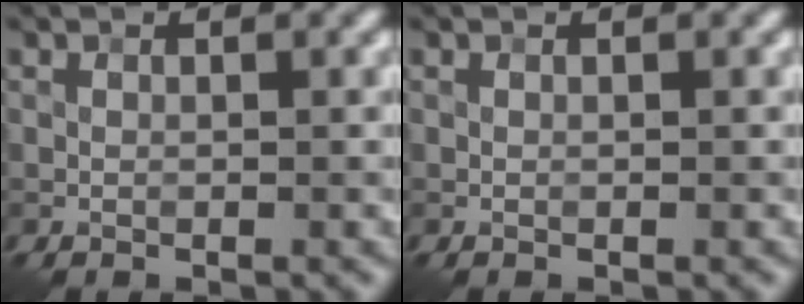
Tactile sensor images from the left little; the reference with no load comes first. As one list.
[{"total": 0.0}]